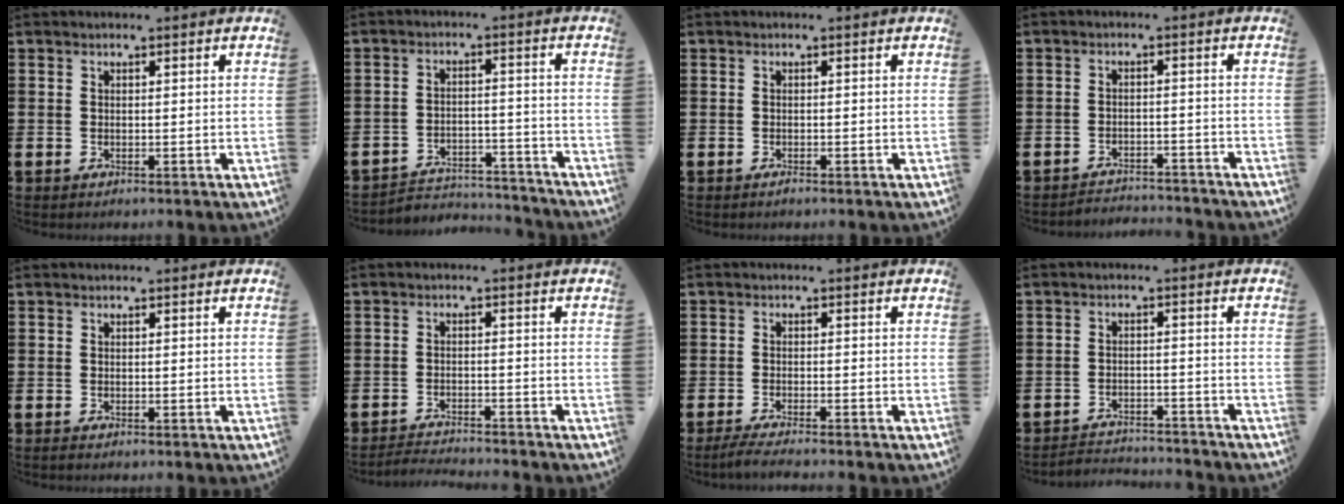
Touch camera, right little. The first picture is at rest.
{"total": 3.9, "force": [-3.8, 0.8, 0.4], "torque": [-0.011, 0.008, -0.082]}
{"total": 0.0}
{"total": 2.3, "force": [-2.3, 0.0, -0.3], "torque": [-0.003, 0.004, -0.052]}
{"total": 0.0}
{"total": 2.4, "force": [-2.3, -0.2, 0.0], "torque": [-0.003, 0.002, -0.051]}
{"total": 2.0, "force": [-1.6, -0.1, 1.1], "torque": [-0.017, 0.002, -0.031]}
{"total": 2.8, "force": [-2.8, 0.1, -0.2], "torque": [-0.005, 0.003, -0.061]}